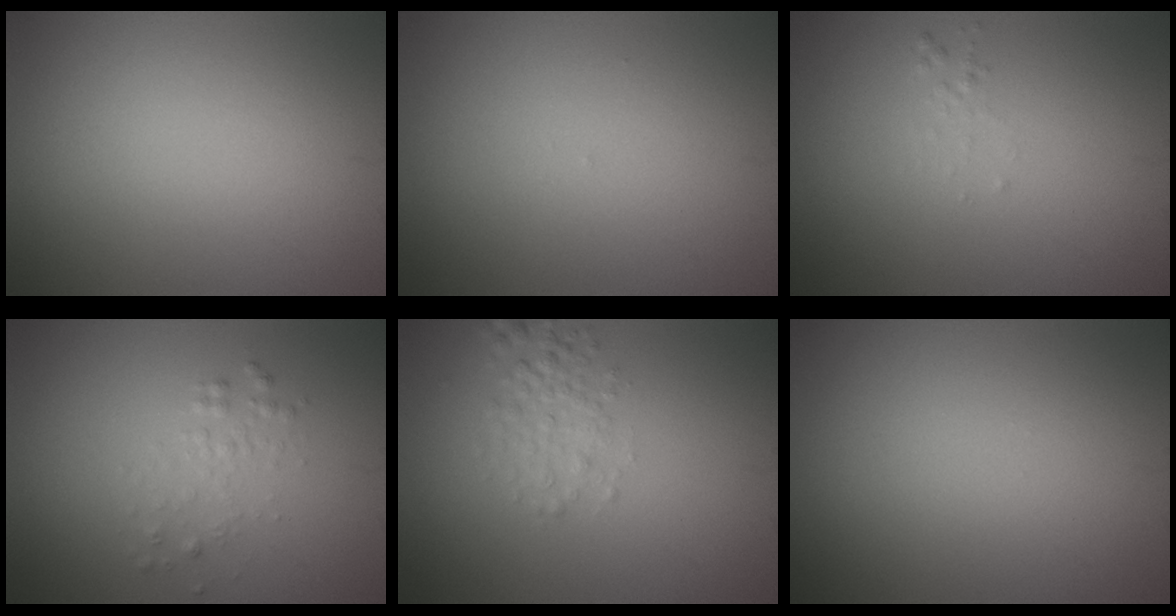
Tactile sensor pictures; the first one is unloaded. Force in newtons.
{"total": 0.0}
{"total": 0.6, "press": 0.6, "slide": 0.1}
{"total": 1.3, "press": 1.3, "slide": 0.1}
{"total": 2.2, "press": 2.2, "slide": 0.1}
{"total": 0.0}